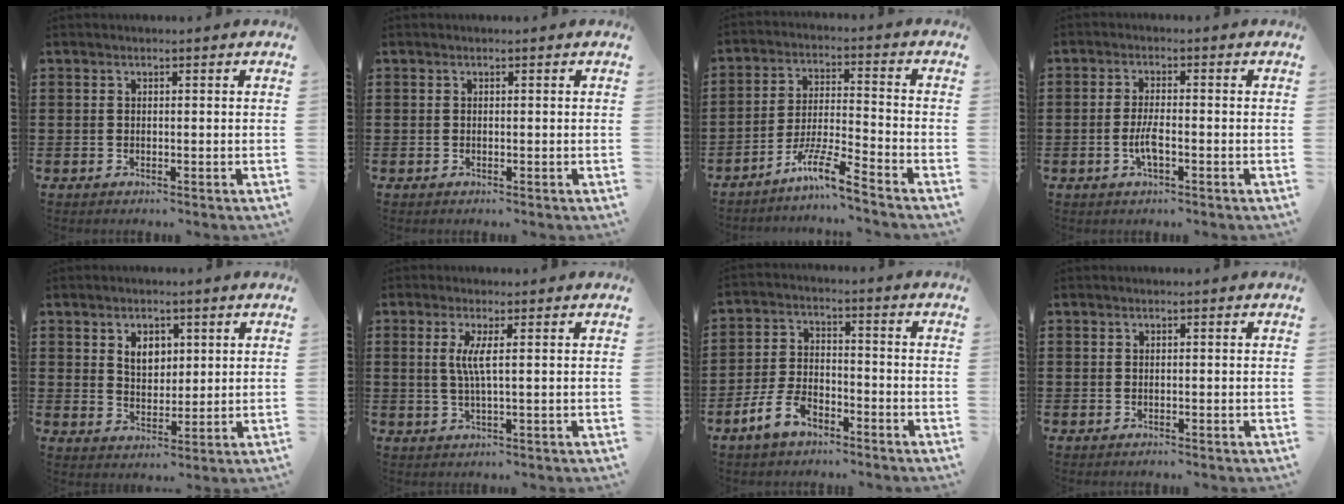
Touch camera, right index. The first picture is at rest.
{"total": 0.0}
{"total": 7.6, "force": [-6.0, 0.2, 4.7], "torque": [-0.104, -0.006, -0.117]}
{"total": 3.5, "force": [-1.1, 0.9, 3.2], "torque": [-0.071, -0.003, -0.023]}
{"total": 4.3, "force": [1.9, 3.0, 2.3], "torque": [-0.048, 0.009, 0.032]}
{"total": 3.6, "force": [0.6, 0.0, 3.6], "torque": [-0.071, -0.006, 0.007]}
{"total": 6.3, "force": [-4.1, 3.2, 3.6], "torque": [-0.094, 0.007, -0.084]}
{"total": 0.0}